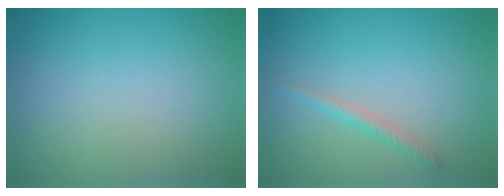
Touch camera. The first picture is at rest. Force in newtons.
{"total": 1.2, "press": 1.1, "slide": 0.0}